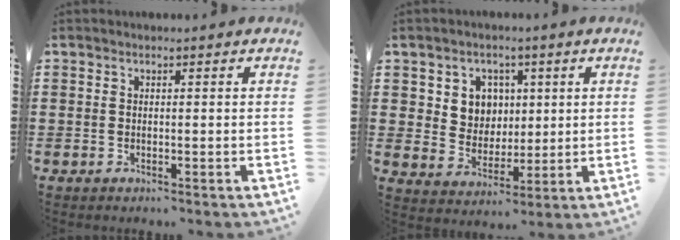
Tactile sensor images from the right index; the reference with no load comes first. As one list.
[{"total": 5.7, "force": [2.1, 5.2, 1.5], "torque": [-0.049, 0.010, 0.034]}]